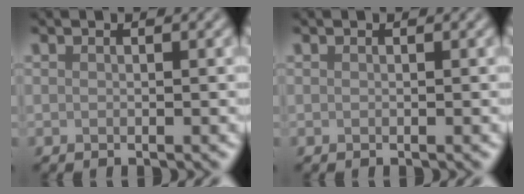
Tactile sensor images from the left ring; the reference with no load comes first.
{"total": 0.0}